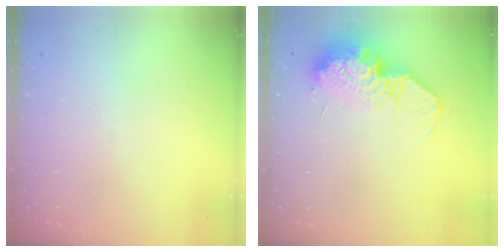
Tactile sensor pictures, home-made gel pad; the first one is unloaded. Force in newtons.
{"total": 16.9, "press": 16.7, "slide": 2.9}